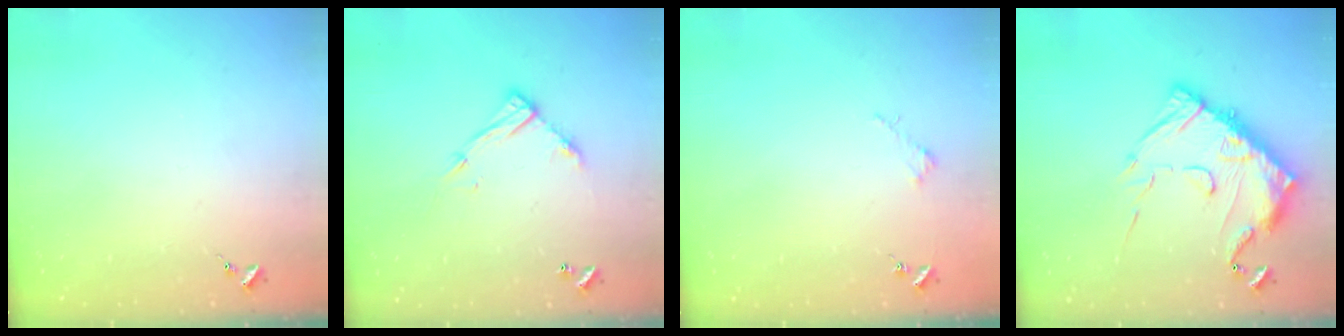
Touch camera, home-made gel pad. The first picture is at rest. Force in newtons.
{"total": 12.2, "press": 12.1, "slide": 0.9}
{"total": 1.8, "press": 1.8, "slide": 0.2}
{"total": 17.5, "press": 17.5, "slide": 1.6}